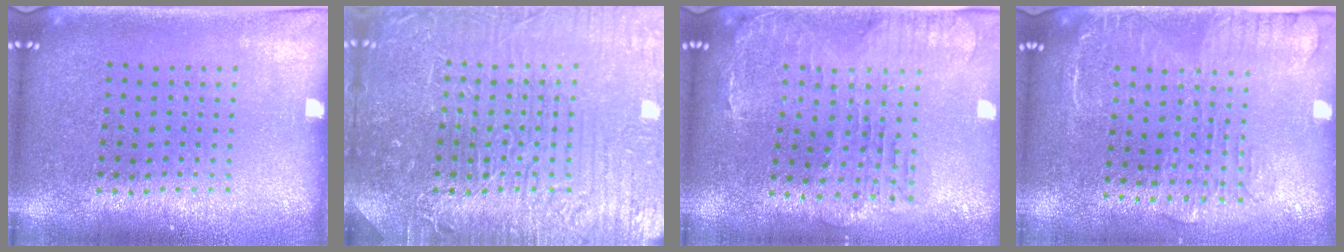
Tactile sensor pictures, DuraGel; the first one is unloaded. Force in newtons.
{"total": 7.8, "press": 7.7, "slide": 1.0}
{"total": 0.9, "press": 0.8, "slide": 0.3}
{"total": 2.0, "press": 1.6, "slide": 1.1}